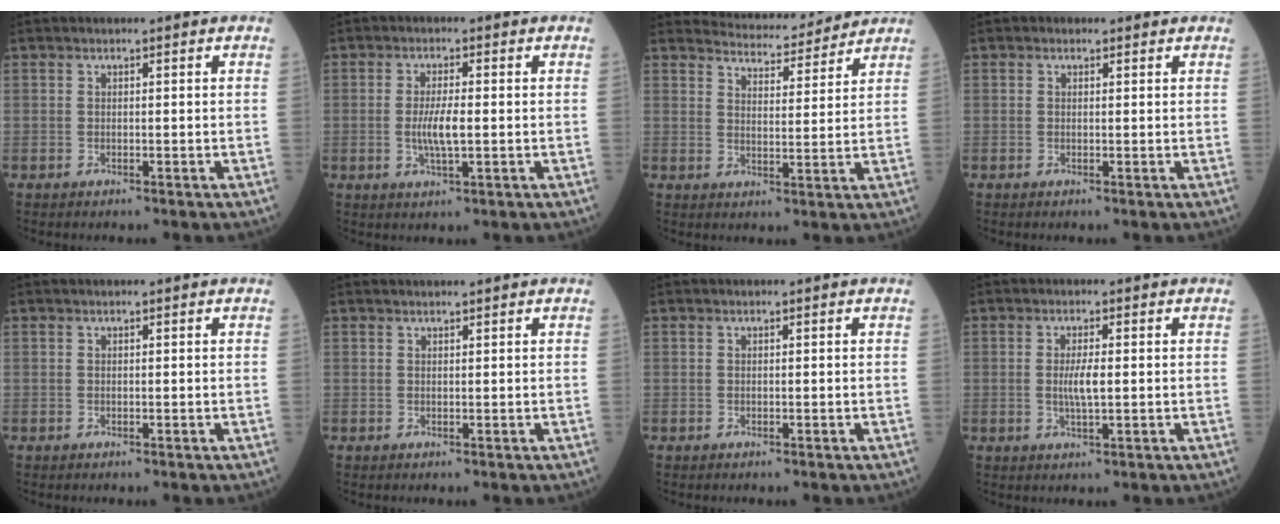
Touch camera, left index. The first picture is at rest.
{"total": 4.1, "force": [-1.2, 0.6, 3.9], "torque": [-0.078, -0.010, -0.024]}
{"total": 8.0, "force": [7.9, 1.2, 0.4], "torque": [-0.007, 0.005, 0.102]}
{"total": 0.6, "force": [-0.4, 0.5, -0.2], "torque": [0.005, -0.005, -0.017]}
{"total": 0.0}
{"total": 0.8, "force": [0.8, 0.1, 0.3], "torque": [0.003, 0.011, 0.008]}
{"total": 0.0}
{"total": 3.0, "force": [-0.8, 0.4, 2.8], "torque": [-0.054, -0.007, -0.016]}